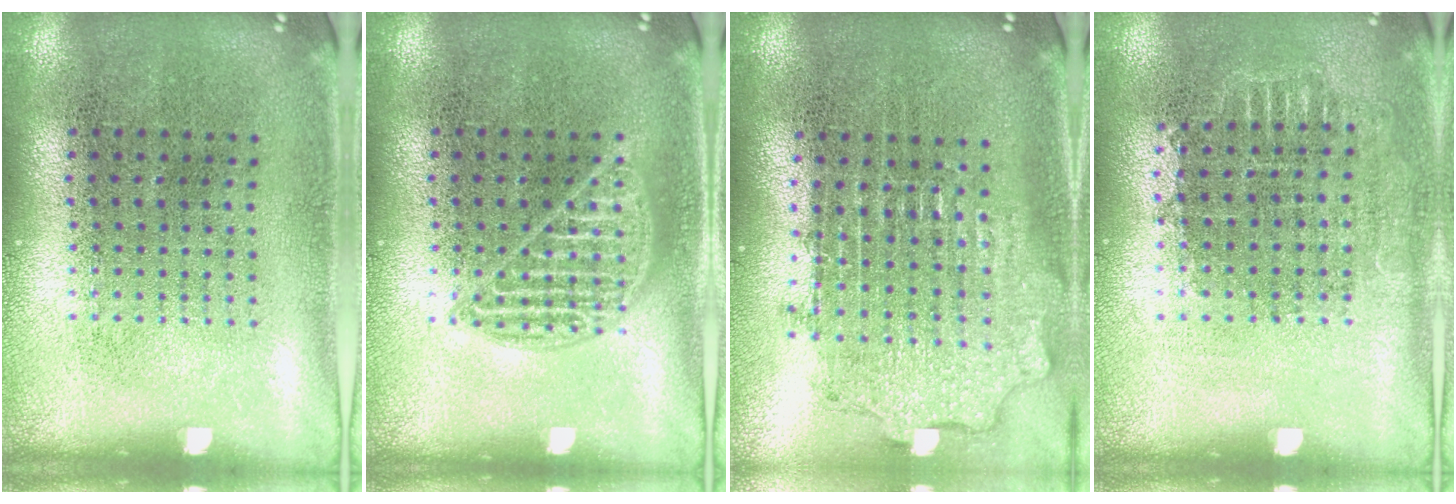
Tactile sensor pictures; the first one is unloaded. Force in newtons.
{"total": 1.8, "press": 1.8, "slide": 0.3}
{"total": 1.9, "press": 1.5, "slide": 1.2}
{"total": 0.7, "press": 0.7, "slide": 0.1}